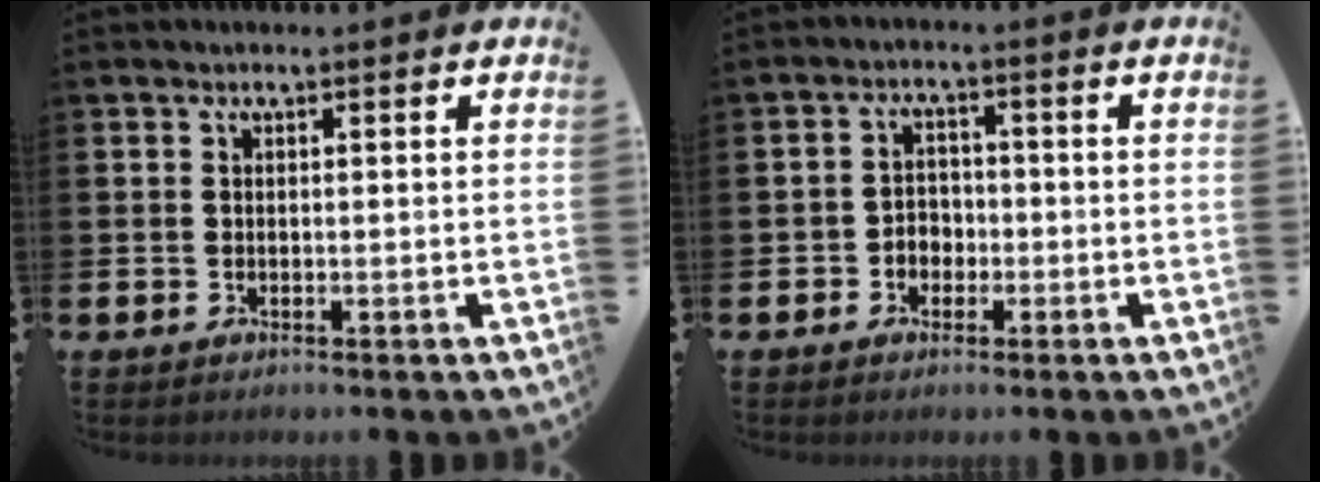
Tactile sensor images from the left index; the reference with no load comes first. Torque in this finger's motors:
{"motor_torque": [0.09, -0.02, 0.05, 0.00]}